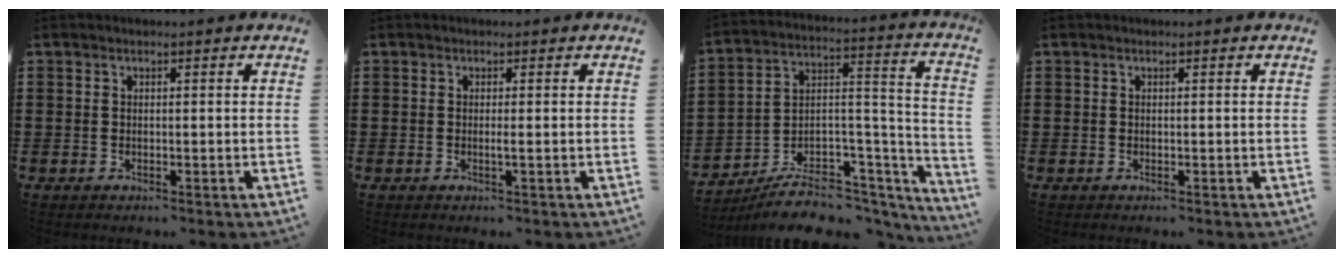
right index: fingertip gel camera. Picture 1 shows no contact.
{"total": 0.9, "force": [-0.2, -0.2, 0.9], "torque": [-0.016, -0.005, -0.005]}
{"total": 8.1, "force": [-6.3, 3.9, 3.1], "torque": [-0.049, 0.018, -0.114]}
{"total": 0.0}